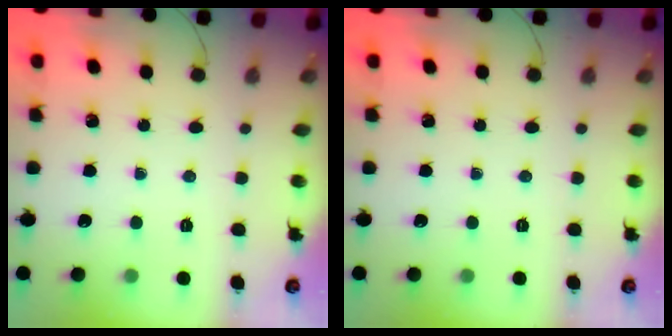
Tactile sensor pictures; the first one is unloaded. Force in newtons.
{"total": 0.0}